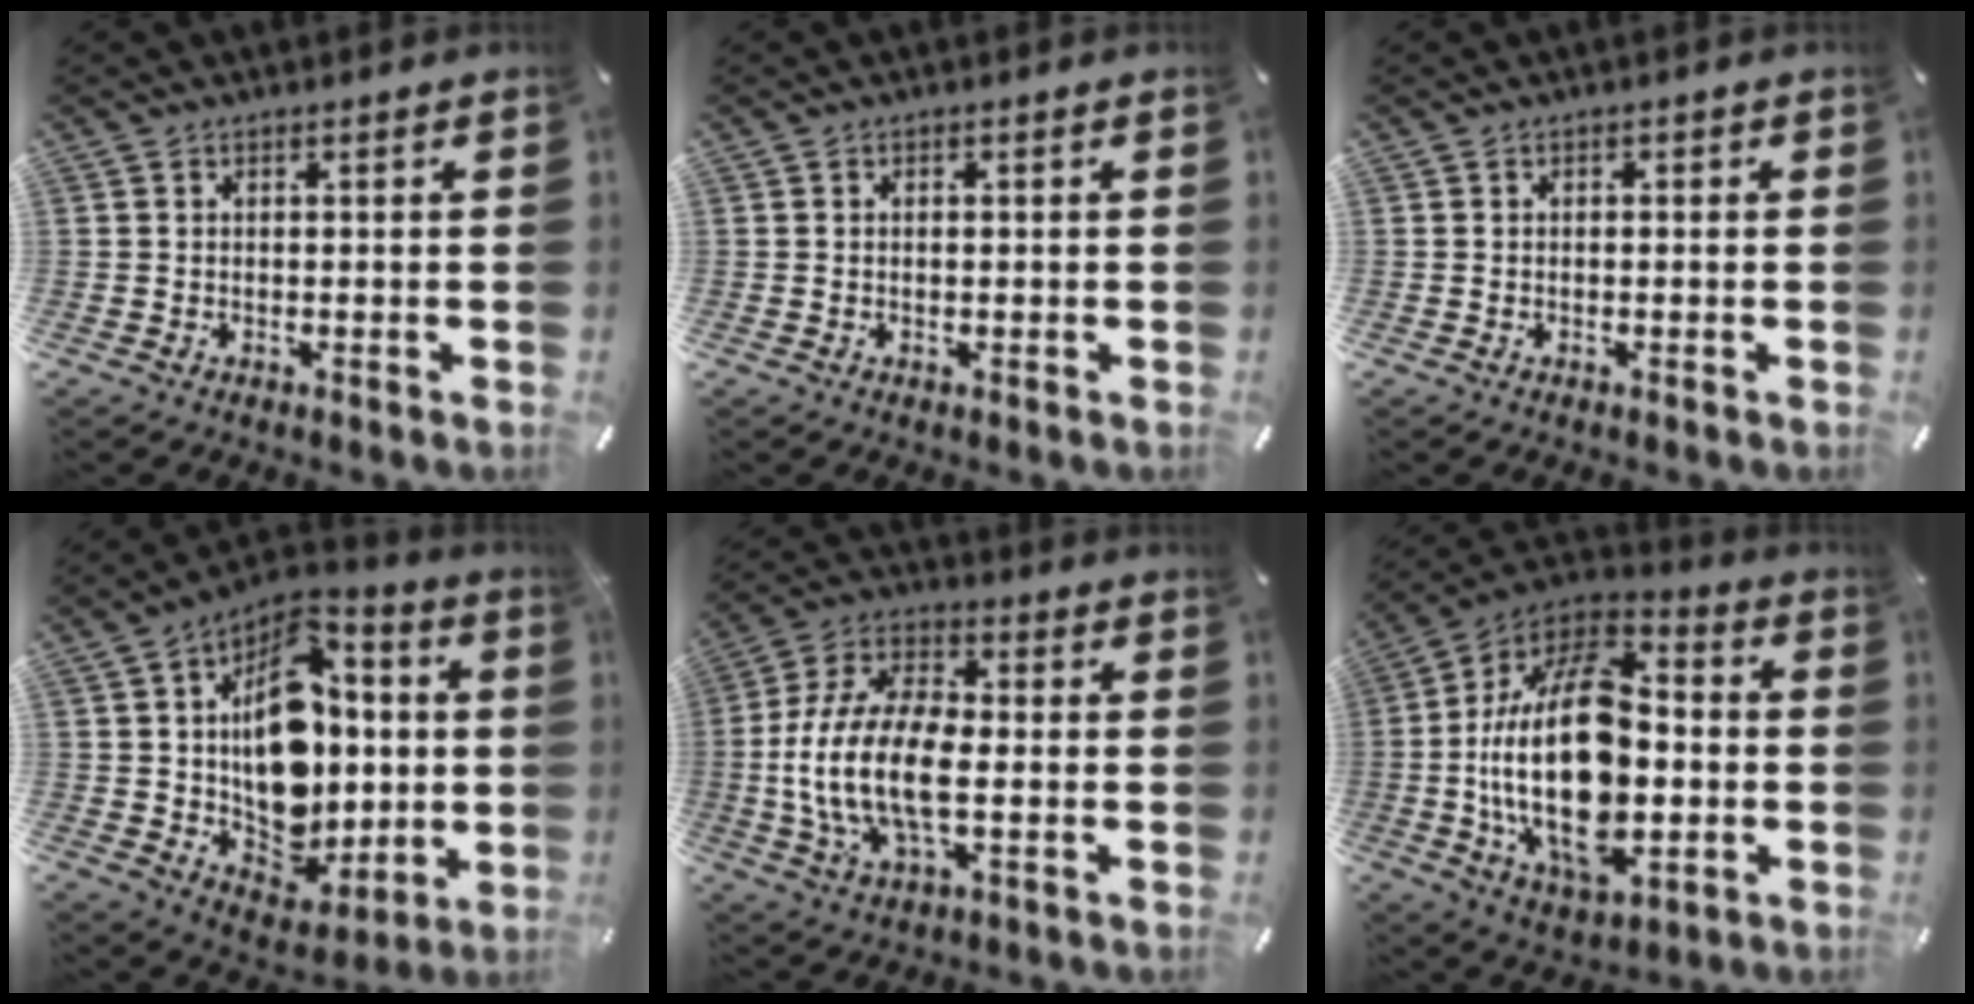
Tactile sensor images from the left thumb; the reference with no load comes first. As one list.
[{"total": 0.8, "force": [0.0, 0.4, 0.7], "torque": [-0.016, 0.000, -0.001]}, {"total": 0.6, "force": [-0.2, 0.3, 0.4], "torque": [-0.008, -0.001, -0.005]}, {"total": 18.4, "force": [2.0, 14.2, 11.6], "torque": [-0.169, -0.027, 0.044]}, {"total": 16.1, "force": [-2.6, 8.4, 13.5], "torque": [-0.293, -0.004, -0.047]}, {"total": 28.5, "force": [-3.2, 16.9, 22.8], "torque": [-0.437, 0.010, -0.048]}]